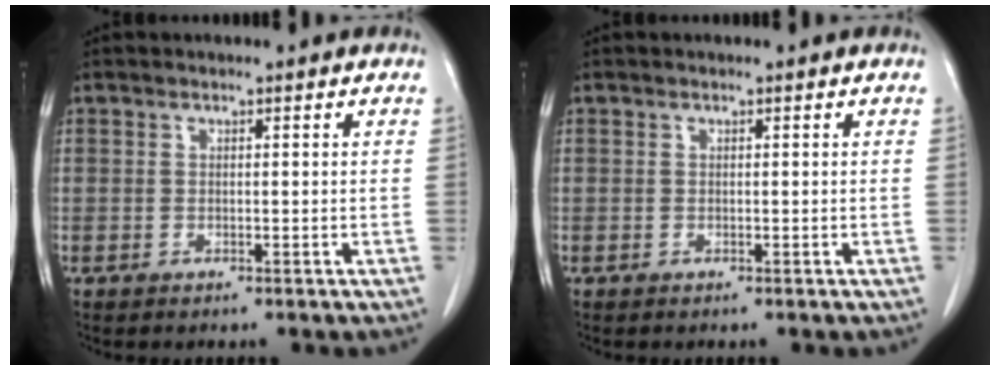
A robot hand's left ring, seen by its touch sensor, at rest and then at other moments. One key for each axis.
{"total": 0.0}